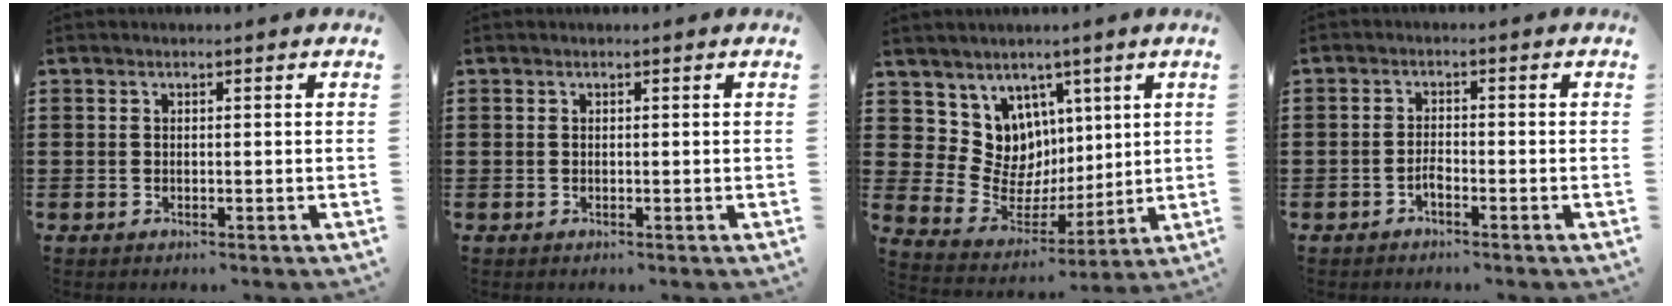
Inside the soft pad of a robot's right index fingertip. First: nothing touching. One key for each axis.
{"total": 0.0}
{"total": 8.9, "fx": 2.6, "fy": 8.4, "fz": 1.4, "tx": -0.052, "ty": -0.042, "tz": 0.058}
{"total": 1.7, "fx": -1.3, "fy": 0.5, "fz": 1.0, "tx": -0.021, "ty": 0.001, "tz": -0.025}